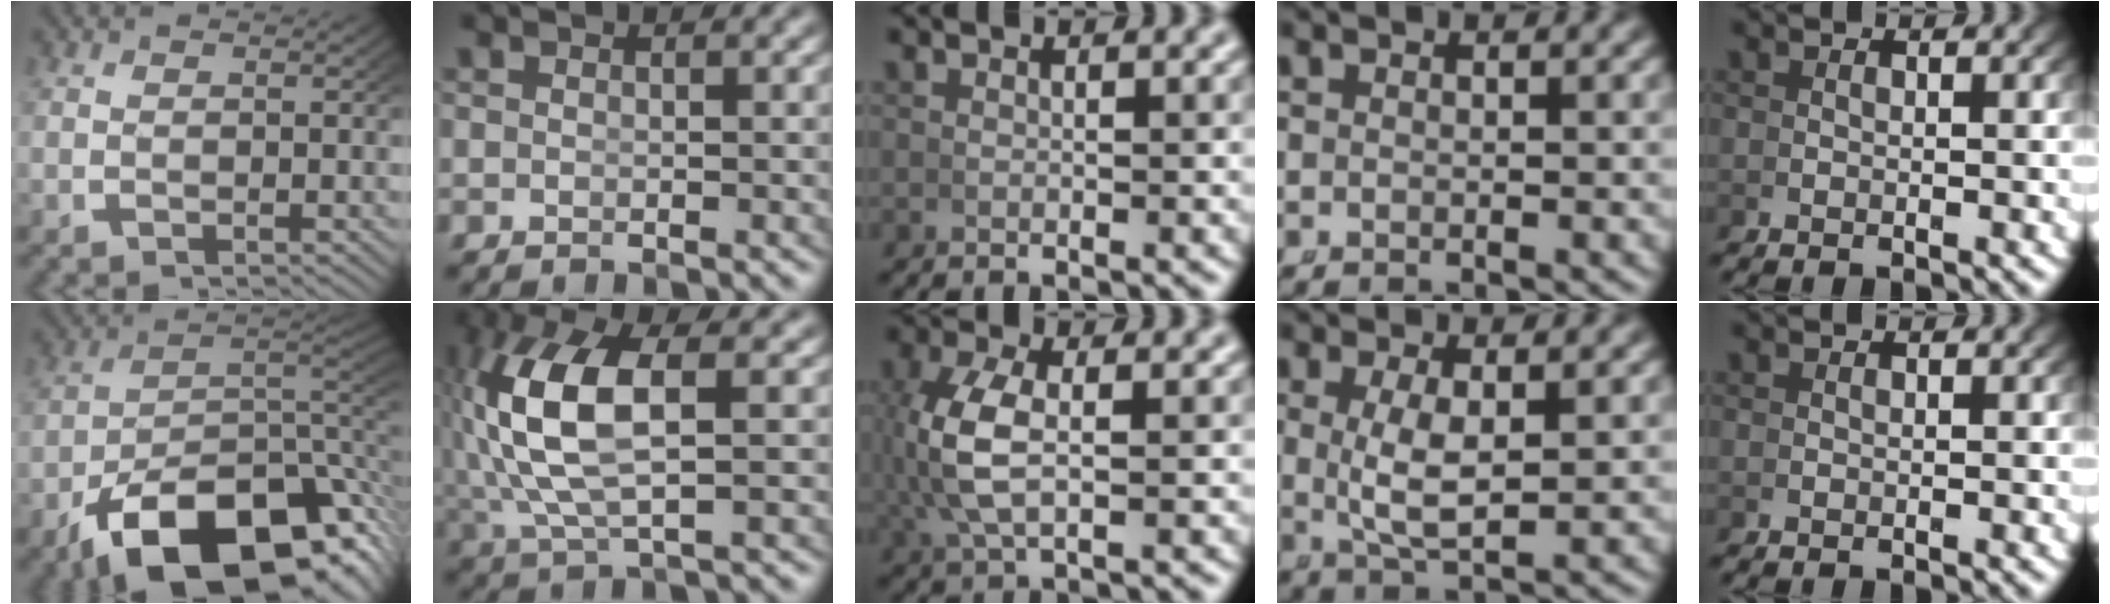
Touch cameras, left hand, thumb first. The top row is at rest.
{"thumb": {"total": 18.2, "force": [-7.6, 10.1, 13.0], "torque": [-0.212, -0.056, -0.094]}, "index": {"total": 8.1, "force": [0.8, 3.5, 7.2], "torque": [-0.173, -0.012, 0.031]}, "middle": {"total": 5.0, "force": [0.4, 2.3, 4.5], "torque": [-0.119, -0.003, 0.017]}, "ring": {"total": 3.7, "force": [0.2, 1.1, 3.5], "torque": [-0.072, -0.018, 0.020]}}